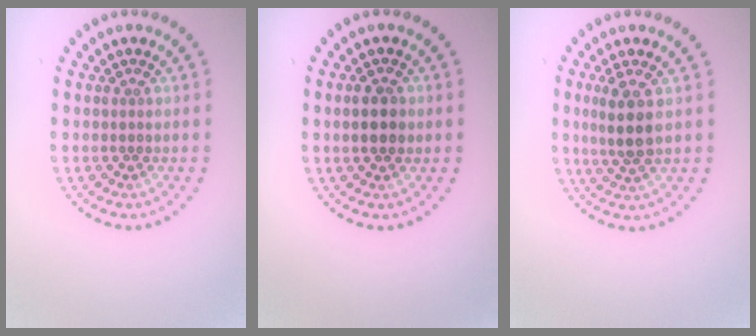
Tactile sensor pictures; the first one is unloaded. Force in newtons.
{"total": 2.5, "press": 2.5, "slide": 0.2}
{"total": 2.9, "press": 2.5, "slide": 1.4}